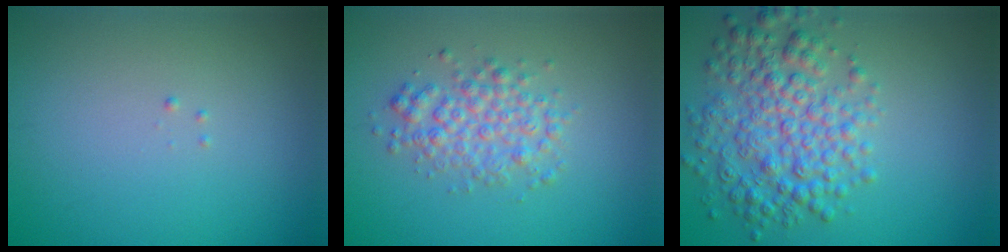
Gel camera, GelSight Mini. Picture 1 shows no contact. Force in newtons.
{"total": 3.2, "press": 3.2, "slide": 0.1}
{"total": 5.8, "press": 5.8, "slide": 0.1}